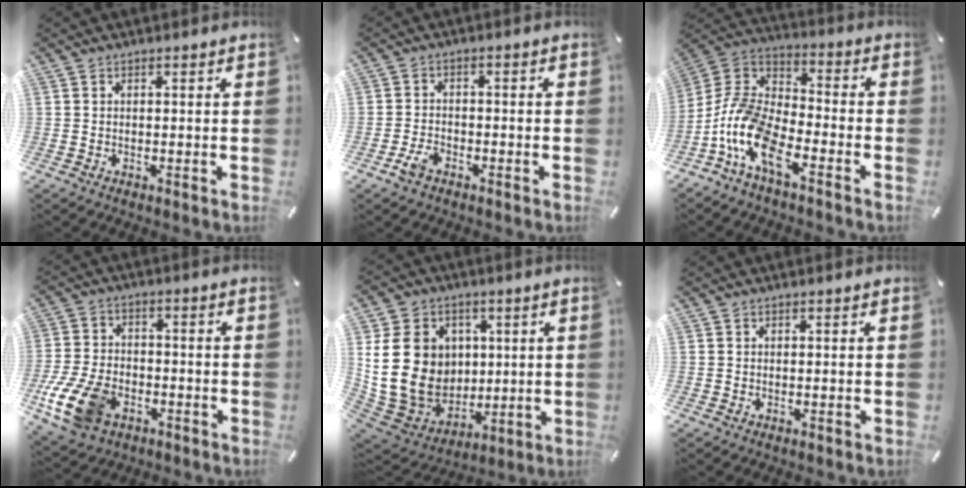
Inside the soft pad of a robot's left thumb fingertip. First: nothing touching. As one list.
[{"total": 3.8, "force": [-2.4, 2.4, 1.8], "torque": [-0.043, 0.009, -0.047]}, {"total": 13.1, "force": [-7.6, 6.3, 8.7], "torque": [-0.205, 0.008, -0.150]}, {"total": 12.7, "force": [-5.5, 8.4, 7.8], "torque": [-0.172, 0.025, -0.099]}, {"total": 19.0, "force": [2.8, 16.2, 9.4], "torque": [-0.195, -0.016, 0.064]}, {"total": 0.0}]